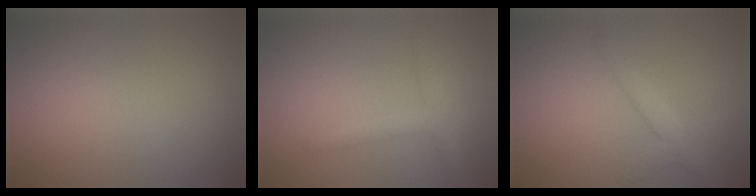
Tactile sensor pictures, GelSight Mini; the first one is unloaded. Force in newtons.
{"total": 2.3, "press": 2.3, "slide": 0.1}
{"total": 2.2, "press": 2.2, "slide": 0.1}